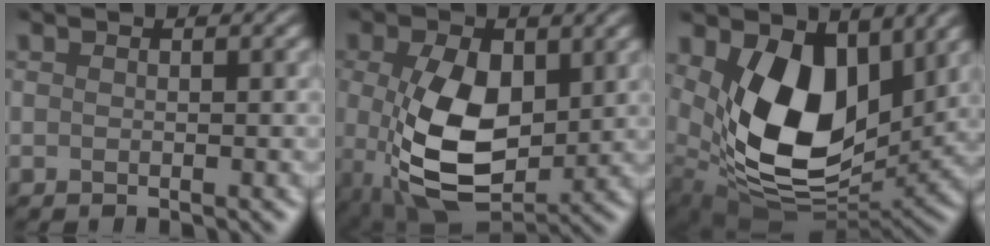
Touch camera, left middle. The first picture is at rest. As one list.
[{"total": 7.6, "force": [0.2, 4.2, 6.3], "torque": [-0.146, -0.009, 0.011]}, {"total": 9.5, "force": [2.7, 6.0, 6.9], "torque": [-0.145, -0.028, 0.058]}]